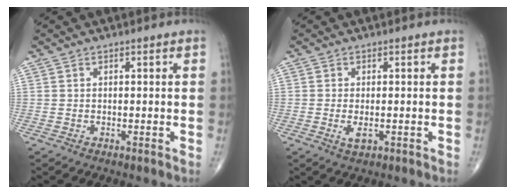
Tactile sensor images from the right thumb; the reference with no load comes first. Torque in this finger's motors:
{"motor_torque": [-0.53, -0.04, 0.06, 0.37, 0.09]}